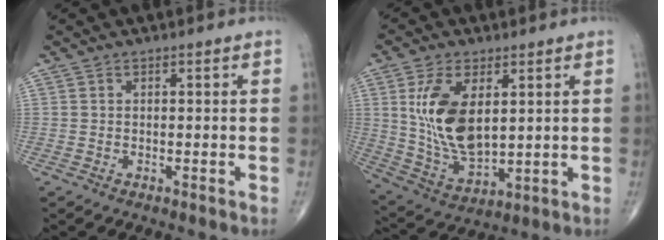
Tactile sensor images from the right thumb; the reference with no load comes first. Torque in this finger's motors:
{"motor_torque": [0.47, 2.57, 1.56, 0.37, 0.53]}